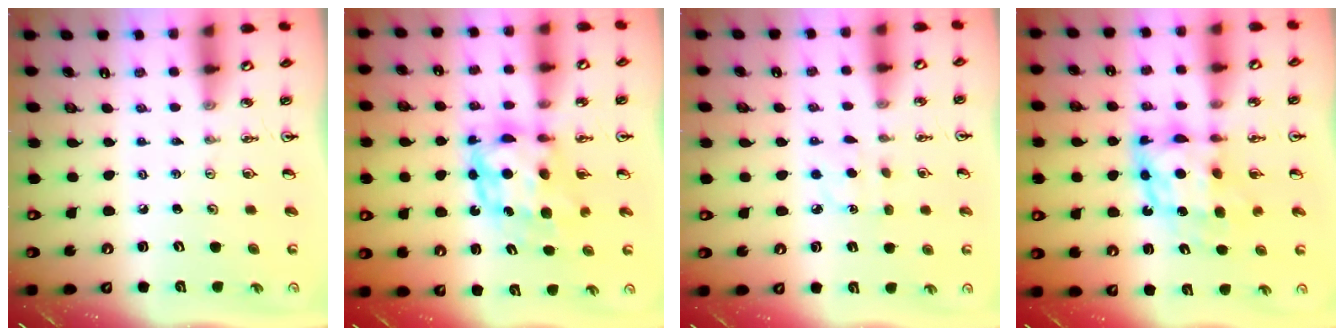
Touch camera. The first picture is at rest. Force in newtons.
{"total": 7.8, "press": 7.8, "slide": 0.5}
{"total": 4.3, "press": 4.3, "slide": 0.4}
{"total": 9.8, "press": 9.8, "slide": 0.8}